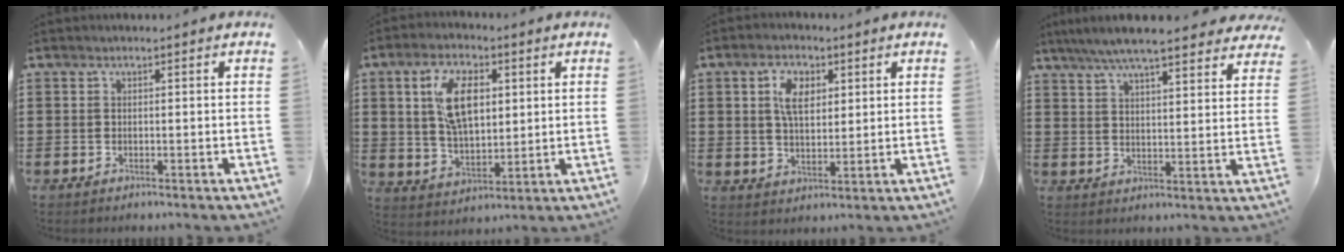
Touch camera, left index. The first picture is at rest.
{"total": 9.6, "force": [3.3, 4.9, 7.6], "torque": [-0.149, 0.007, 0.054]}
{"total": 5.7, "force": [2.2, 3.0, 4.3], "torque": [-0.087, 0.008, 0.037]}
{"total": 7.0, "force": [6.2, 0.5, 3.2], "torque": [-0.084, -0.021, 0.110]}